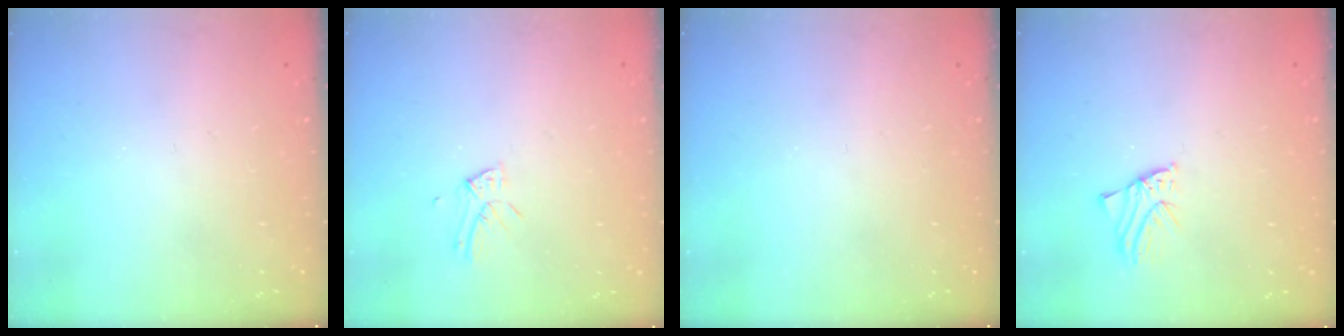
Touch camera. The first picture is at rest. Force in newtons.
{"total": 3.4, "press": 3.4, "slide": 0.3}
{"total": 0.0}
{"total": 1.2, "press": 1.2, "slide": 0.0}